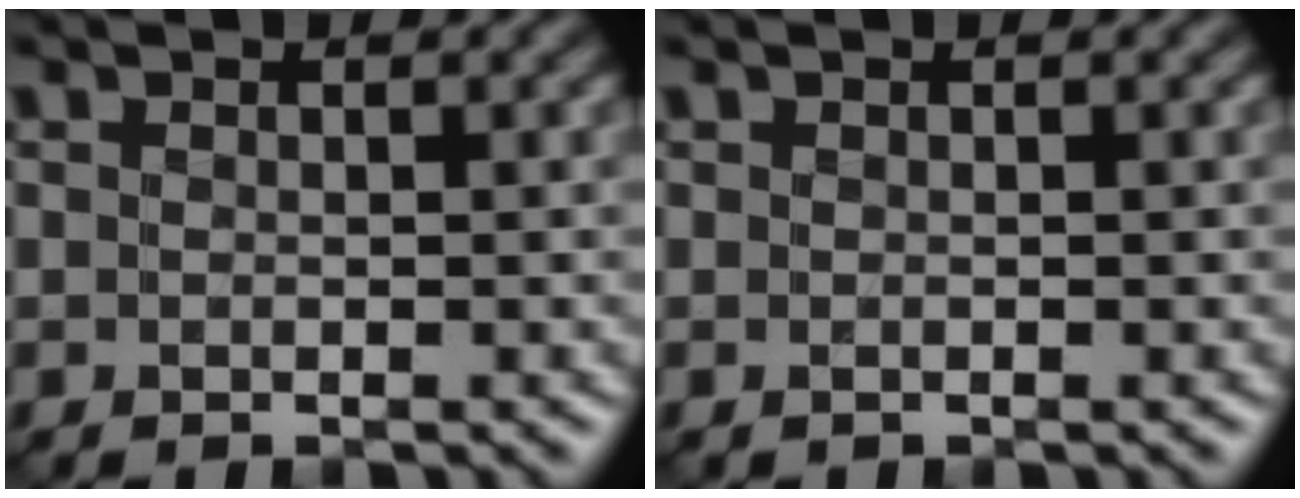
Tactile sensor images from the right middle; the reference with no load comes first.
{"total": 0.0}